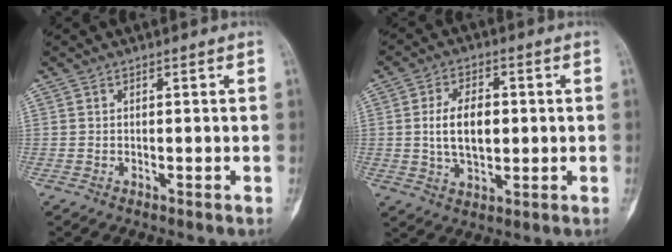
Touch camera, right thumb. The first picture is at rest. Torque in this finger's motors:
{"motor_torque": [0.69, 0.76, 0.74, -0.66, 0.29]}